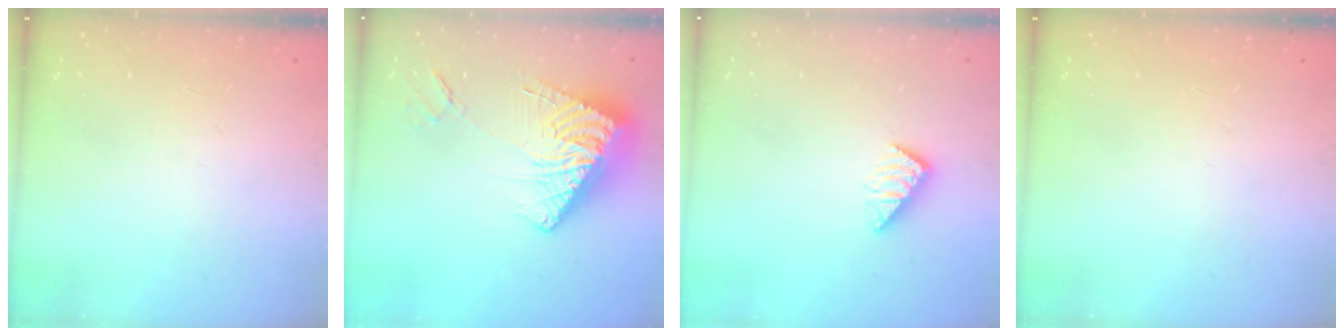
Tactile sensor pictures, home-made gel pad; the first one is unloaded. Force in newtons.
{"total": 16.3, "press": 16.2, "slide": 1.8}
{"total": 3.7, "press": 3.7, "slide": 0.4}
{"total": 0.0}